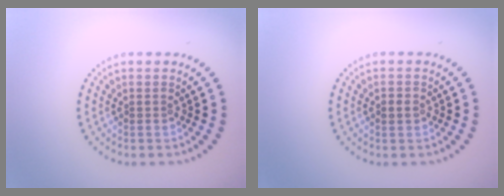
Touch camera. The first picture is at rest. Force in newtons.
{"total": 0.9, "press": 0.9, "slide": 0.2}